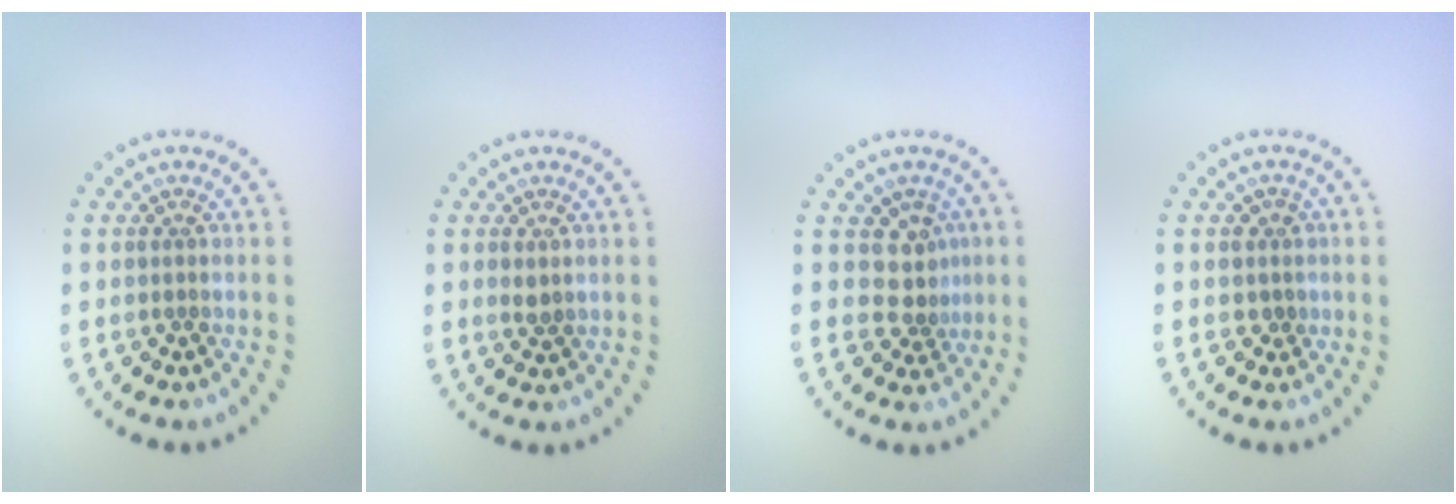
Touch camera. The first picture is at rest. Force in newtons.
{"total": 0.8, "press": 0.8, "slide": 0.2}
{"total": 2.8, "press": 2.0, "slide": 1.9}
{"total": 1.5, "press": 1.1, "slide": 0.9}